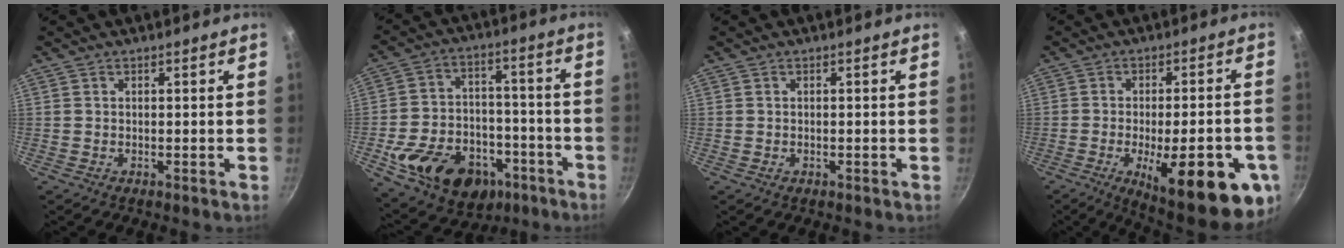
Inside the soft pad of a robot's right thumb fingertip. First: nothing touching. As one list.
[{"total": 20.7, "force": [-9.4, 14.3, 11.7], "torque": [-0.175, 0.058, -0.133]}, {"total": 0.0}, {"total": 22.2, "force": [-7.7, 7.2, 19.5], "torque": [-0.232, 0.002, -0.096]}]